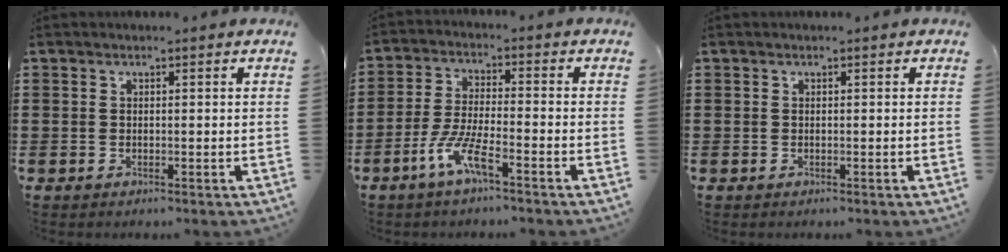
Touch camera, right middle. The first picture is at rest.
{"total": 6.4, "force": [-3.9, 0.9, 4.9], "torque": [-0.113, -0.009, -0.077]}
{"total": 0.0}